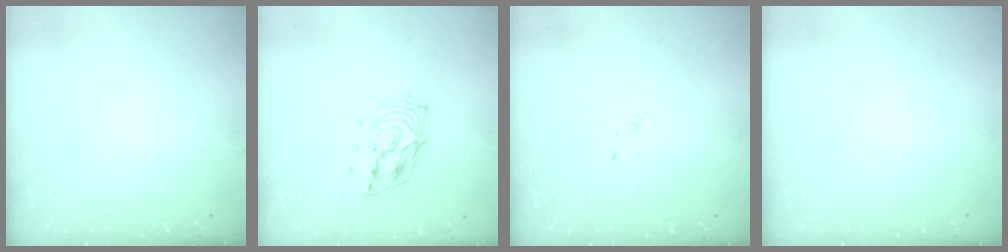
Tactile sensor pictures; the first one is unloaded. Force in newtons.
{"total": 14.0, "press": 13.9, "slide": 1.7}
{"total": 2.0, "press": 2.0, "slide": 0.2}
{"total": 0.0}